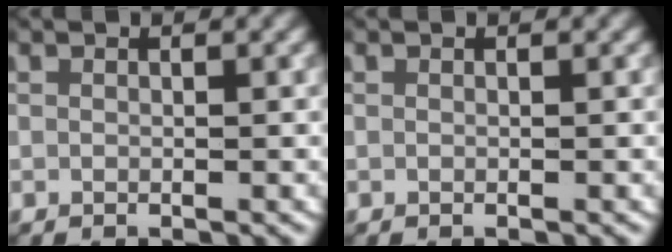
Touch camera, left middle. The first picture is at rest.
{"total": 0.0}